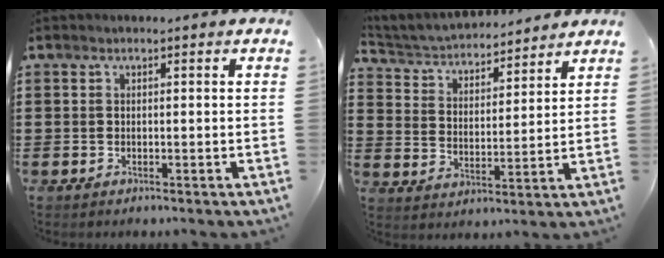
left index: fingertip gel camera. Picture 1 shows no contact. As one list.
[{"total": 4.0, "force": [3.9, 0.8, 0.6], "torque": [-0.035, -0.026, 0.061]}]